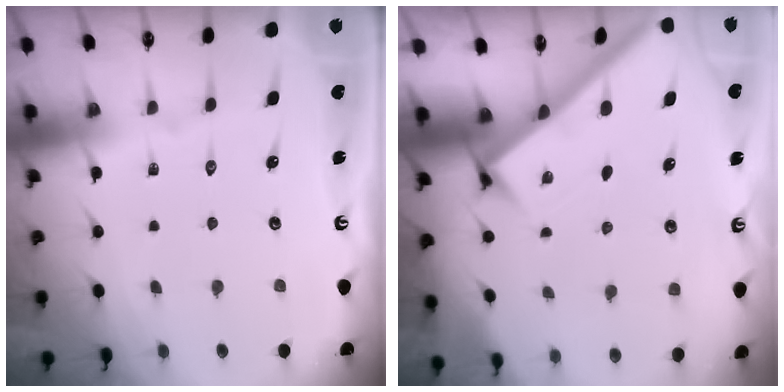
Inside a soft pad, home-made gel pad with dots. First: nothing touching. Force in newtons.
{"total": 2.8, "press": 2.8, "slide": 0.4}